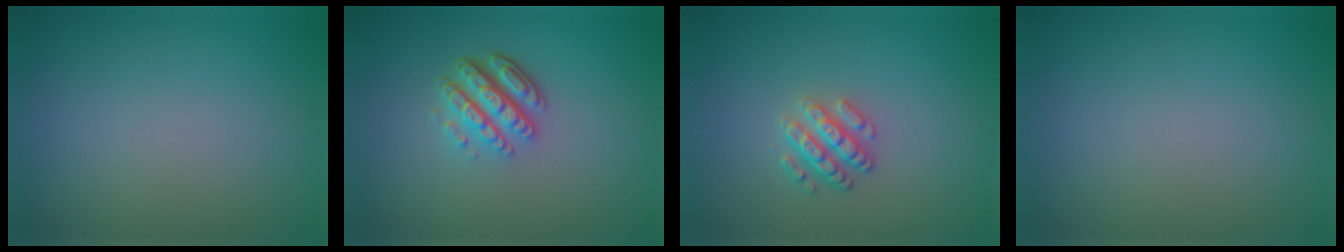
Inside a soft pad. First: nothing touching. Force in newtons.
{"total": 4.7, "press": 3.4, "slide": 3.3}
{"total": 2.5, "press": 2.4, "slide": 0.8}
{"total": 0.0}